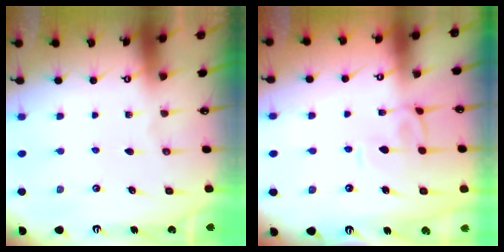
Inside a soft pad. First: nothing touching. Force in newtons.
{"total": 2.9, "press": 2.9, "slide": 0.1}